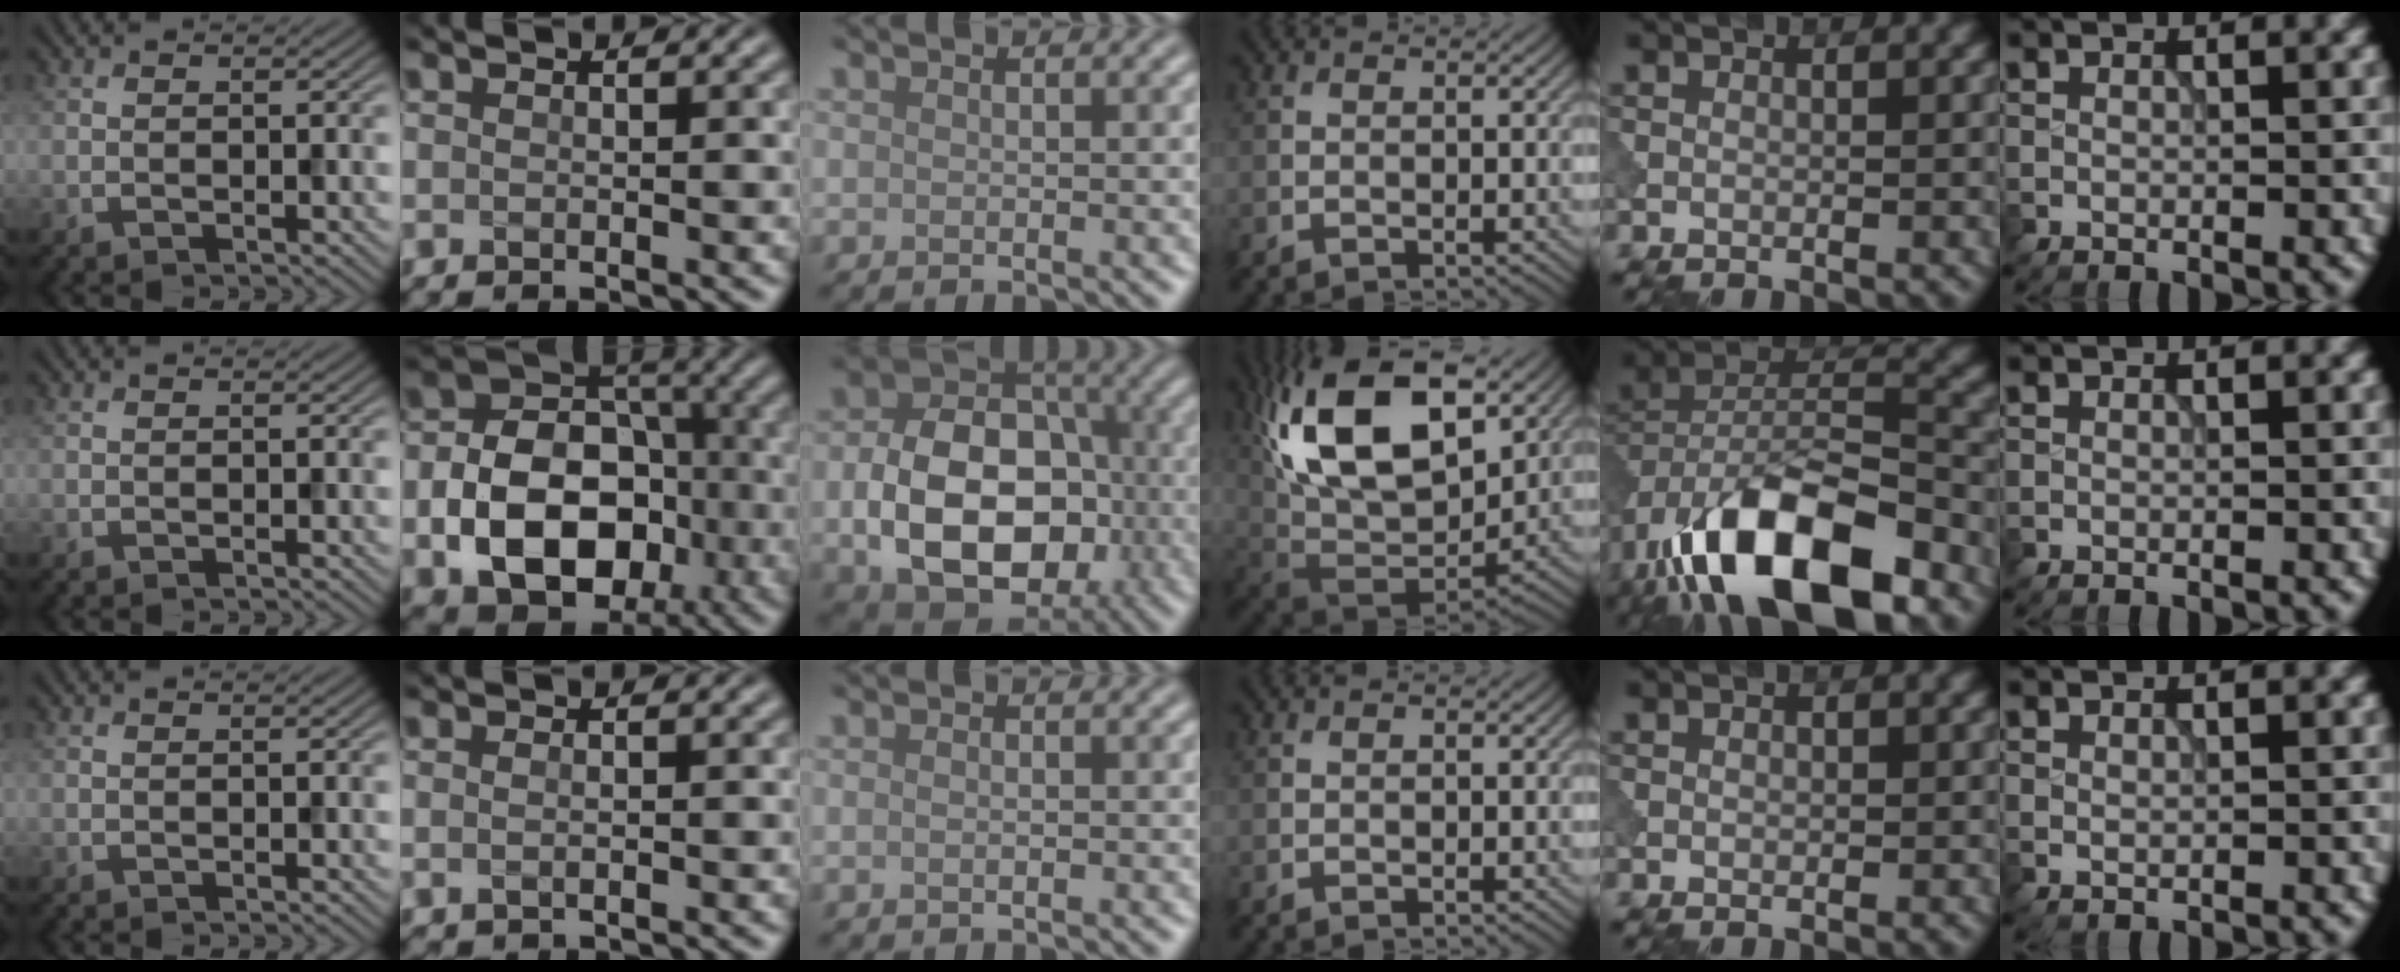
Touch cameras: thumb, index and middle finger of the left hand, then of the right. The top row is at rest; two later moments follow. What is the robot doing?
{"motion": "insert", "object": "peg toy"}